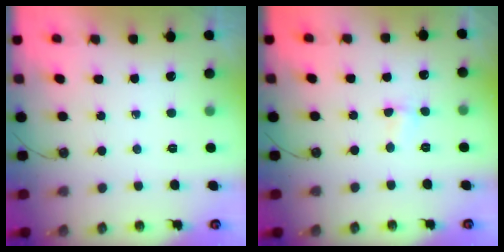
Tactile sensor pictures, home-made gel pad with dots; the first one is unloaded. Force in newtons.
{"total": 1.5, "press": 1.2, "slide": 1.0}